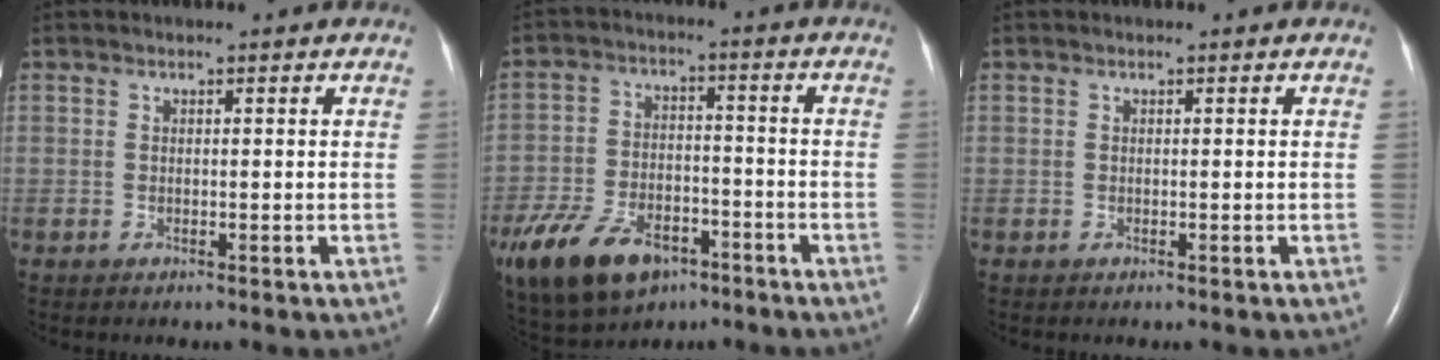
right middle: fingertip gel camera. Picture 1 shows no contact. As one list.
[{"total": 17.1, "force": [-10.2, 9.5, 9.9], "torque": [-0.236, -0.012, -0.173]}, {"total": 0.0}]